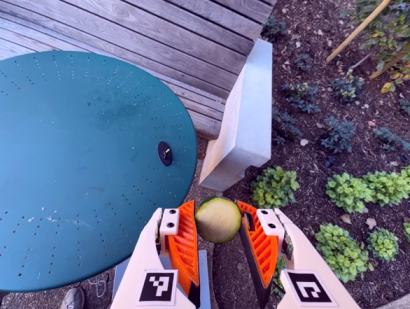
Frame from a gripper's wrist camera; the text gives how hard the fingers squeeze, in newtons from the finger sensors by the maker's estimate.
{"total": 10.8, "left": 10.6, "right": 11.0}